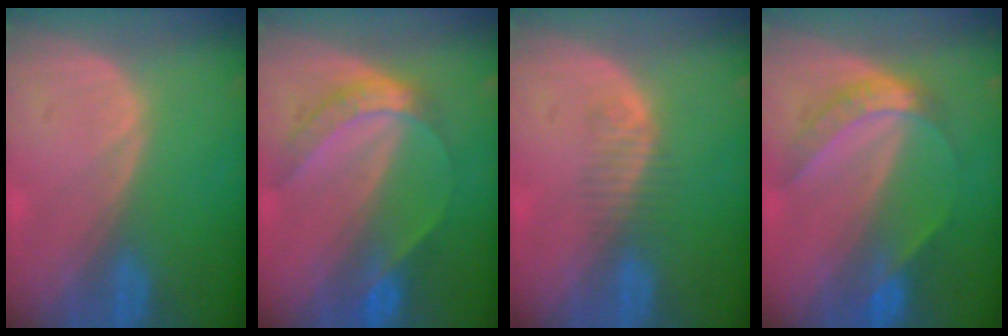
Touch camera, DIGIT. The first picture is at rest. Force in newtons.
{"total": 6.7, "press": 5.5, "slide": 3.9}
{"total": 2.2, "press": 2.0, "slide": 0.9}
{"total": 6.2, "press": 5.3, "slide": 3.2}